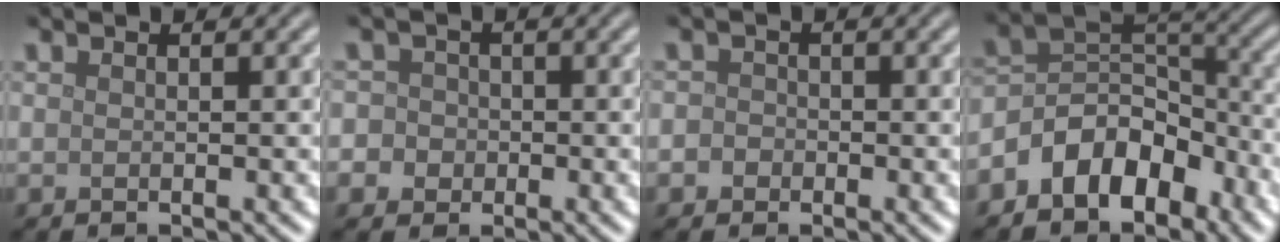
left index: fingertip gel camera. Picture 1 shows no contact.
{"total": 4.7, "force": [-0.6, 4.4, 1.3], "torque": [-0.003, 0.021, -0.040]}
{"total": 1.6, "force": [-0.3, 1.5, 0.5], "torque": [0.009, 0.006, -0.017]}
{"total": 6.7, "force": [-4.0, 4.1, 3.5], "torque": [-0.039, 0.010, -0.084]}